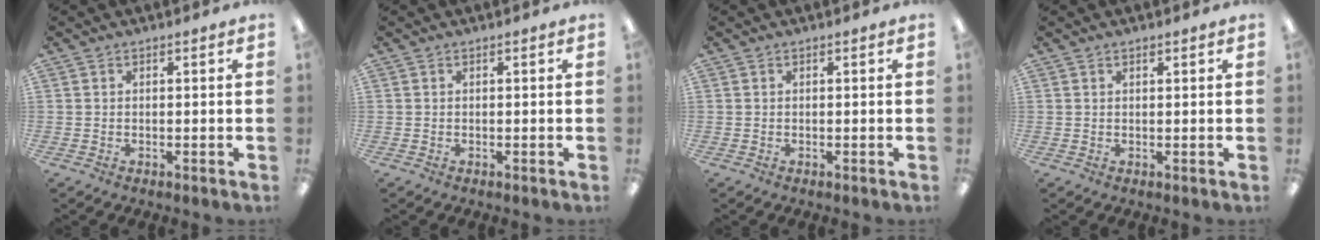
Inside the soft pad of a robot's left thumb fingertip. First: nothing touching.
{"total": 0.0}
{"total": 0.0}
{"total": 0.7, "force": [0.5, 0.3, 0.3], "torque": [-0.005, 0.001, 0.010]}